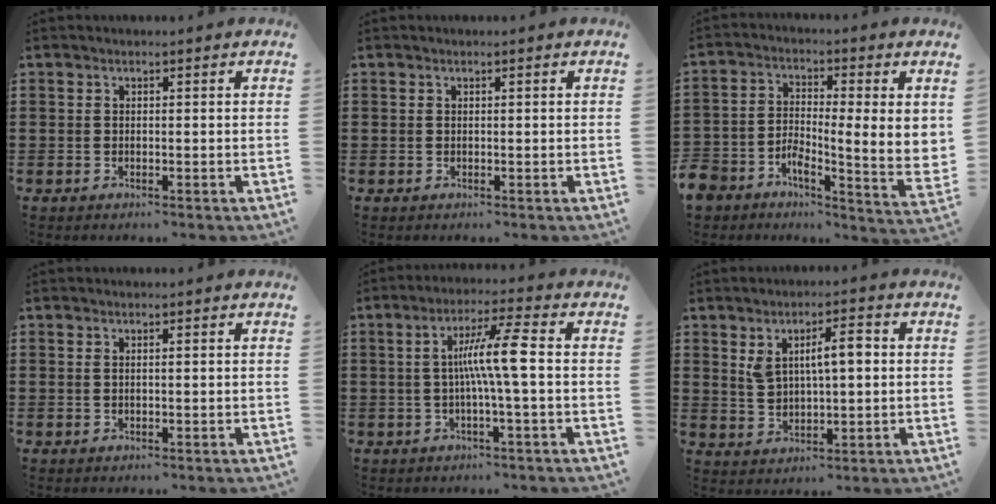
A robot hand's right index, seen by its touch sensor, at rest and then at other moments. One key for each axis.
{"total": 0.0}
{"total": 6.7, "fx": -1.6, "fy": 3.2, "fz": 5.7, "tx": -0.111, "ty": -0.010, "tz": -0.030}
{"total": 0.5, "fx": 0.2, "fy": 0.1, "fz": 0.5, "tx": -0.010, "ty": 0.000, "tz": 0.003}
{"total": 7.7, "fx": -0.1, "fy": 0.0, "fz": 7.7, "tx": -0.142, "ty": 0.004, "tz": -0.012}
{"total": 6.2, "fx": 1.6, "fy": 2.4, "fz": 5.4, "tx": -0.103, "ty": 0.006, "tz": 0.024}